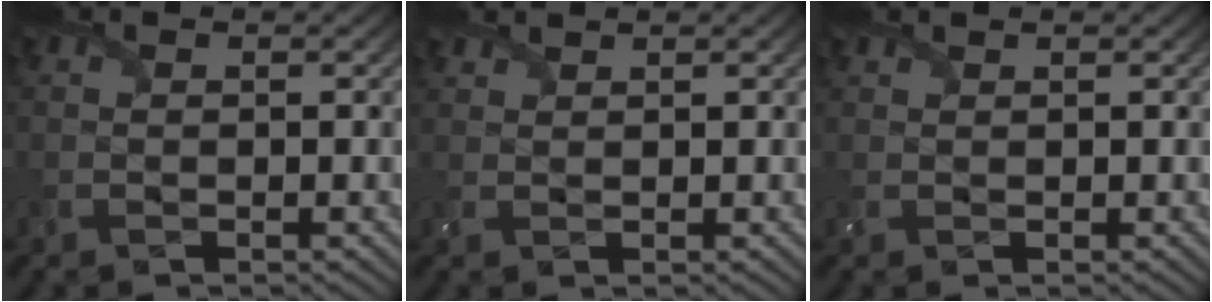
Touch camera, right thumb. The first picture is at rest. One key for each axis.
{"total": 1.7, "fx": 1.6, "fy": 0.6, "fz": 0.4, "tx": -0.014, "ty": 0.003, "tz": 0.035}
{"total": 1.1, "fx": 1.0, "fy": 0.4, "fz": 0.2, "tx": -0.013, "ty": 0.004, "tz": 0.025}